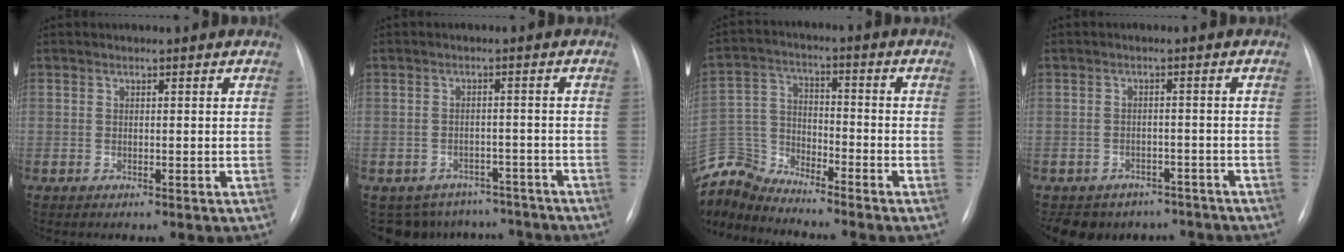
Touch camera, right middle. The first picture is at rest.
{"total": 9.4, "force": [-8.1, 4.7, 0.4], "torque": [-0.007, 0.017, -0.095]}
{"total": 10.1, "force": [-10.1, 0.1, -0.2], "torque": [-0.009, 0.027, -0.201]}
{"total": 9.7, "force": [-7.8, 5.5, 1.3], "torque": [-0.019, 0.011, -0.089]}